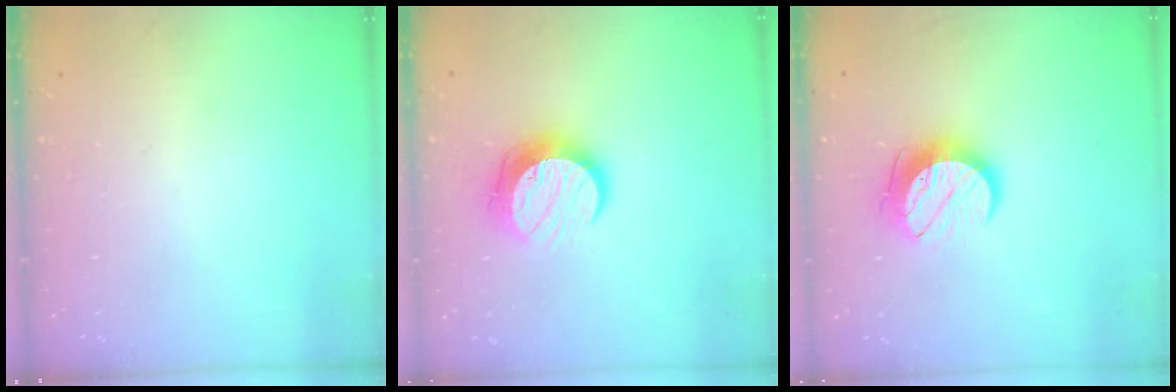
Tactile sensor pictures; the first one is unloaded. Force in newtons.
{"total": 11.3, "press": 11.3, "slide": 0.3}
{"total": 11.2, "press": 11.2, "slide": 0.6}